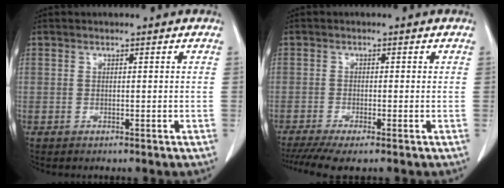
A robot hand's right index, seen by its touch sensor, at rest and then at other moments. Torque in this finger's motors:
{"motor_torque": [0.54, -0.53, 0.17, 0.07]}